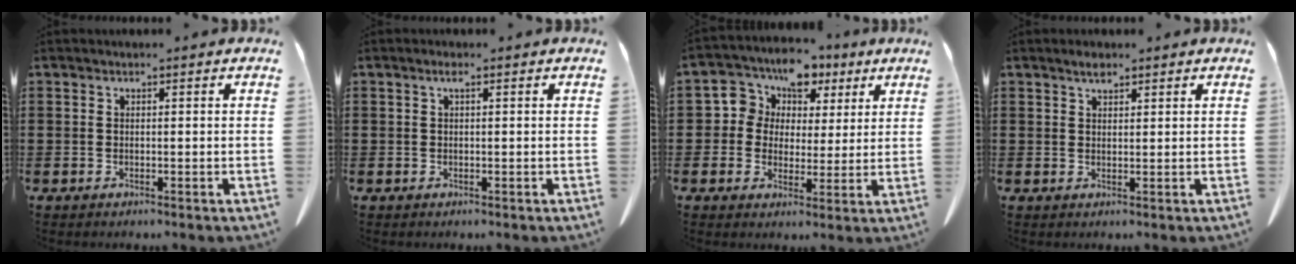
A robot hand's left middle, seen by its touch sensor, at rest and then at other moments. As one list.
[{"total": 0.9, "force": [0.3, 0.3, 0.8], "torque": [-0.017, 0.005, 0.003]}, {"total": 6.5, "force": [3.0, 5.7, 0.8], "torque": [-0.052, -0.008, 0.048]}, {"total": 1.9, "force": [1.5, 0.7, 0.9], "torque": [-0.020, 0.003, 0.028]}]